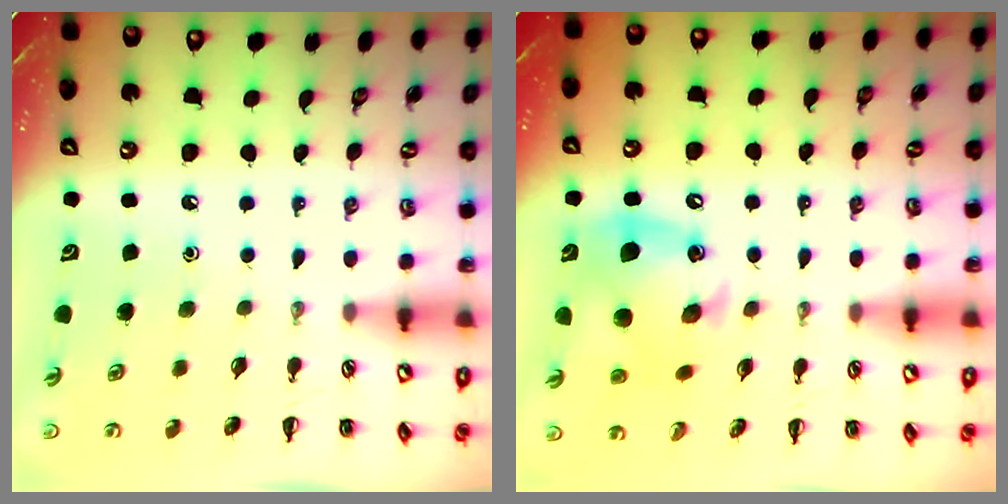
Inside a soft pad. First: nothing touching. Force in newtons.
{"total": 13.6, "press": 13.6, "slide": 0.8}